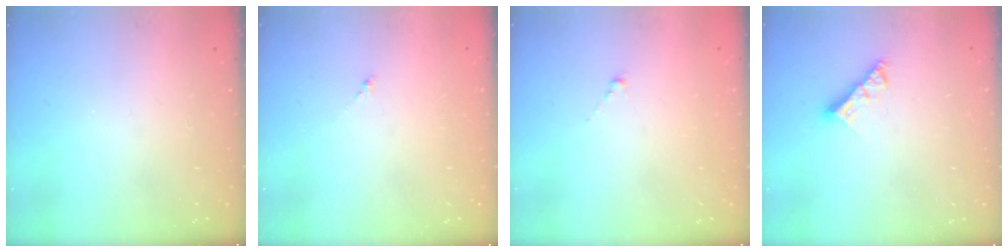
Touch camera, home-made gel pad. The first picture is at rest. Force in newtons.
{"total": 0.0}
{"total": 0.8, "press": 0.7, "slide": 0.5}
{"total": 6.6, "press": 6.6, "slide": 0.6}